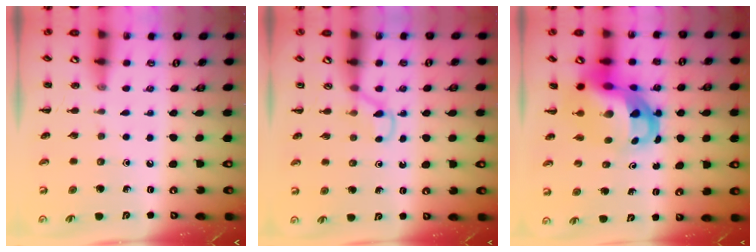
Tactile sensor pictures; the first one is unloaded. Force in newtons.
{"total": 3.7, "press": 3.4, "slide": 1.4}
{"total": 10.7, "press": 10.4, "slide": 2.5}